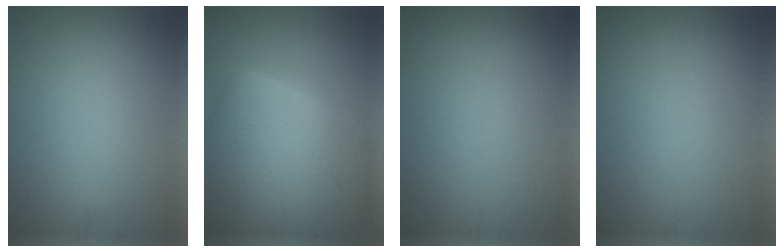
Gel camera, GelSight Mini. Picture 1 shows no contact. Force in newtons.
{"total": 12.6, "press": 12.6, "slide": 1.0}
{"total": 0.0}
{"total": 0.0}